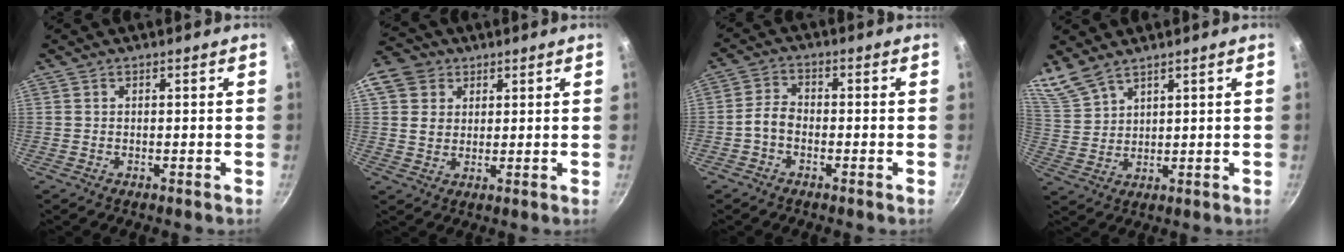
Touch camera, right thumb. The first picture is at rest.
{"total": 9.0, "force": [3.6, 7.4, 3.6], "torque": [-0.050, 0.001, 0.057]}
{"total": 3.7, "force": [-1.6, 2.3, 2.4], "torque": [-0.048, 0.025, -0.040]}
{"total": 7.2, "force": [6.2, 2.5, 2.7], "torque": [-0.048, -0.021, 0.138]}